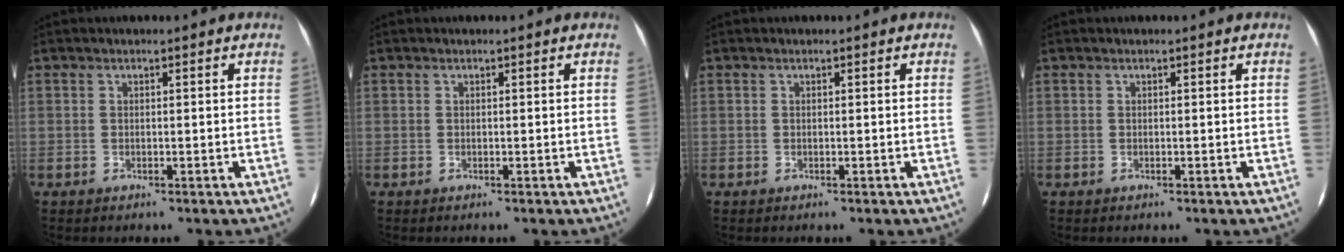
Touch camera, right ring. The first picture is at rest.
{"total": 0.0}
{"total": 0.0}
{"total": 0.0}